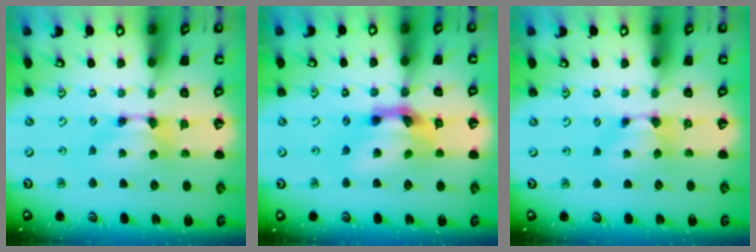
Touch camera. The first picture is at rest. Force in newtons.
{"total": 6.4, "press": 5.9, "slide": 2.4}
{"total": 0.9, "press": 0.6, "slide": 0.6}